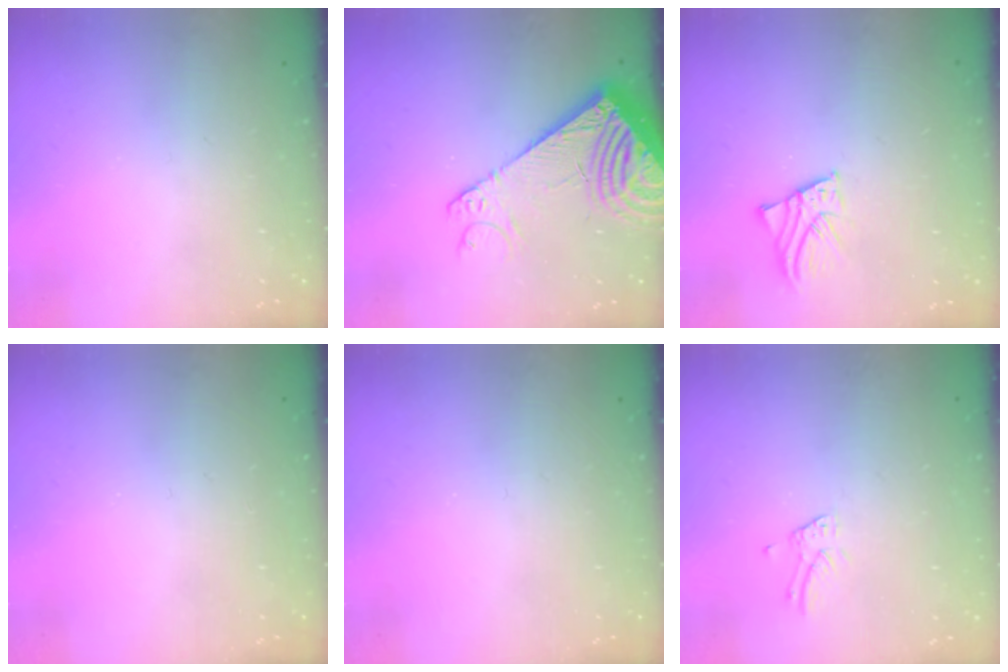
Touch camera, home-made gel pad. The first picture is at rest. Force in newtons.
{"total": 15.6, "press": 15.3, "slide": 2.8}
{"total": 2.2, "press": 2.2, "slide": 0.1}
{"total": 0.0}
{"total": 0.0}
{"total": 1.9, "press": 1.9, "slide": 0.2}